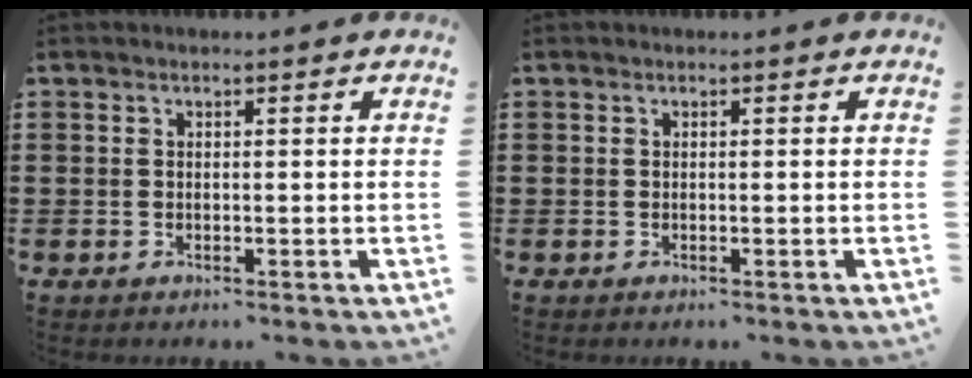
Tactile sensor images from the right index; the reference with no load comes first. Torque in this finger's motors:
{"motor_torque": [-0.02, 0.02, 0.00, 0.00]}